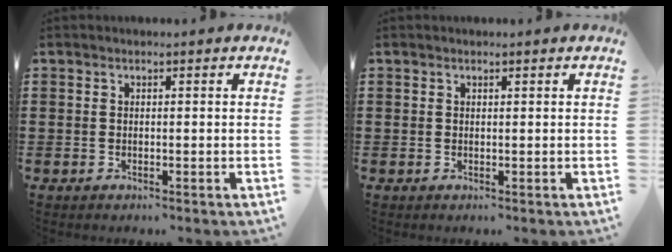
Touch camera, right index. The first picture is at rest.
{"total": 0.0}